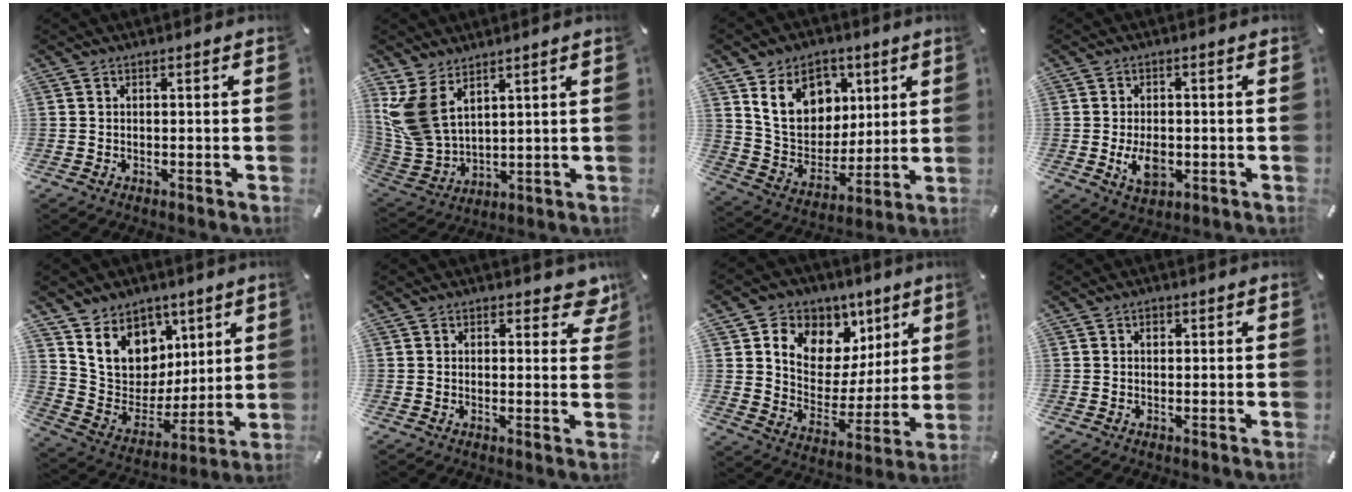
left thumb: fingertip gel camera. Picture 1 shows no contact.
{"total": 12.5, "force": [6.6, 7.4, 7.7], "torque": [-0.198, -0.028, 0.125]}
{"total": 15.6, "force": [6.4, 12.5, 6.7], "torque": [-0.115, -0.020, 0.129]}
{"total": 6.2, "force": [-1.2, 4.0, 4.6], "torque": [-0.087, -0.008, -0.025]}
{"total": 14.2, "force": [6.9, 11.6, 4.4], "torque": [-0.078, -0.051, 0.142]}
{"total": 4.5, "force": [2.6, 2.8, 2.4], "torque": [-0.013, -0.010, 0.039]}
{"total": 9.9, "force": [5.3, 8.1, 2.1], "torque": [-0.032, -0.057, 0.099]}
{"total": 0.9, "force": [0.2, 0.7, 0.4], "torque": [-0.001, 0.000, 0.001]}